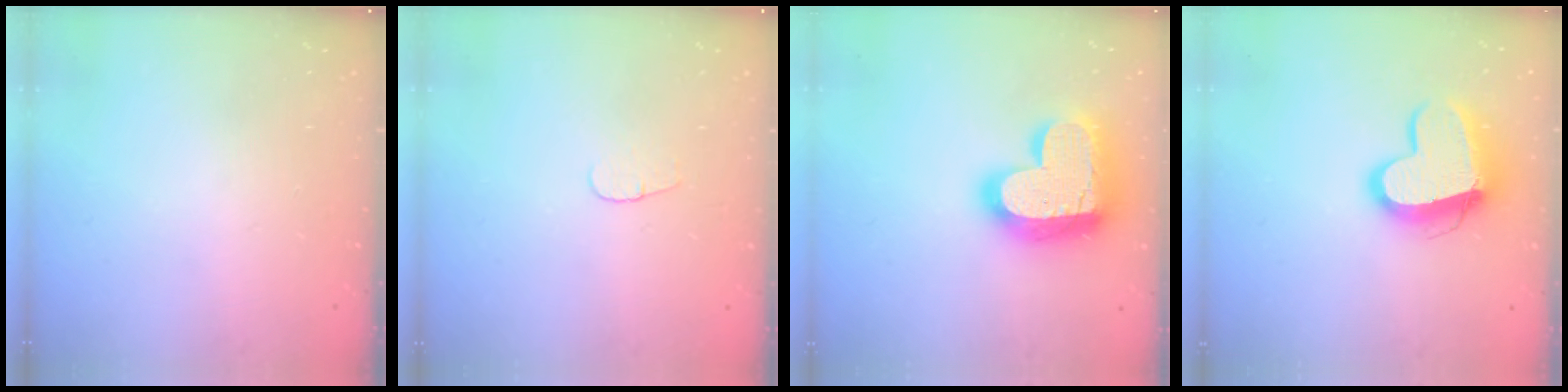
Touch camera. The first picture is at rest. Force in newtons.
{"total": 3.6, "press": 3.6, "slide": 0.4}
{"total": 23.4, "press": 23.3, "slide": 1.7}
{"total": 14.7, "press": 14.6, "slide": 1.3}